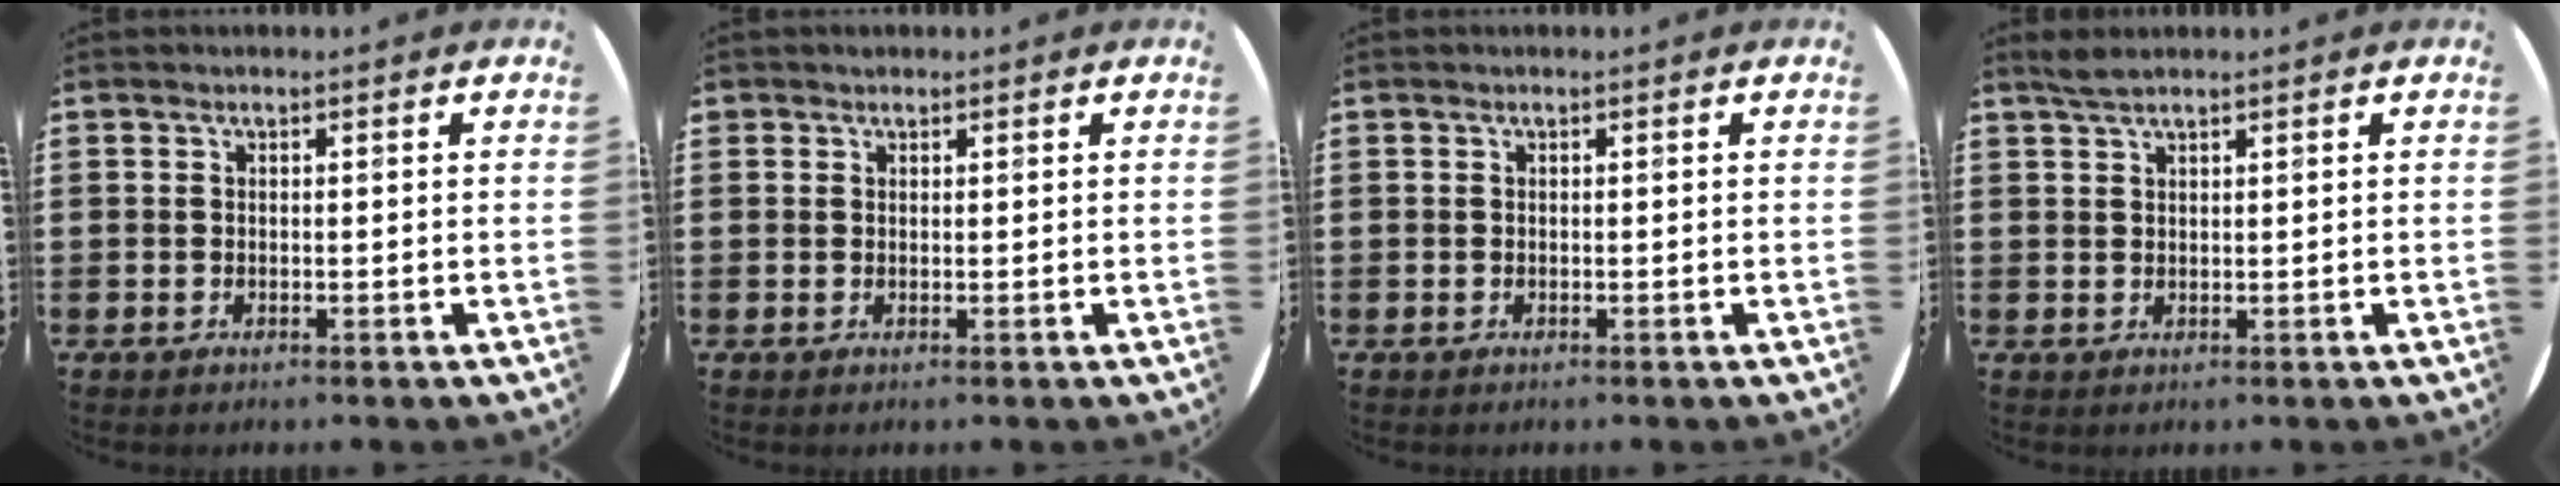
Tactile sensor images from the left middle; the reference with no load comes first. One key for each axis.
{"total": 0.6, "fx": 0.5, "fy": 0.3, "fz": -0.1, "tx": 0.002, "ty": 0.005, "tz": 0.010}
{"total": 0.0}
{"total": 1.7, "fx": 1.5, "fy": 0.2, "fz": 0.8, "tx": -0.017, "ty": 0.003, "tz": 0.028}